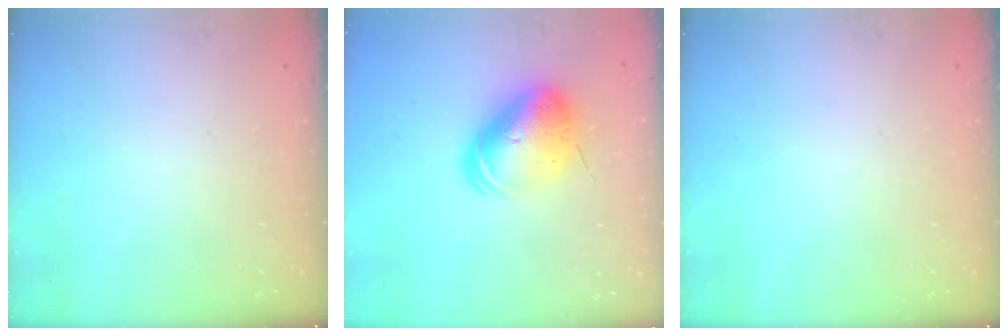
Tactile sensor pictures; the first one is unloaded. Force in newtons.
{"total": 12.4, "press": 12.2, "slide": 2.4}
{"total": 0.0}